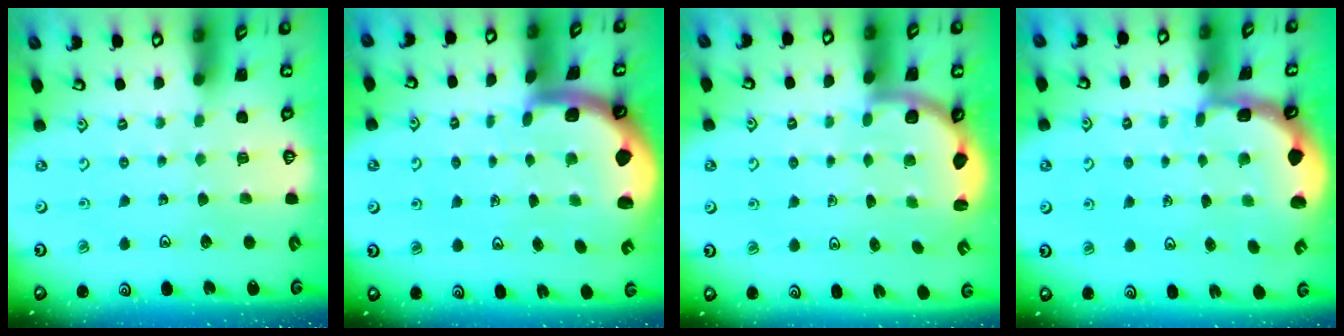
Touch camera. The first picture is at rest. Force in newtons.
{"total": 2.3, "press": 2.3, "slide": 0.5}
{"total": 3.4, "press": 2.8, "slide": 1.9}
{"total": 1.8, "press": 1.6, "slide": 0.7}